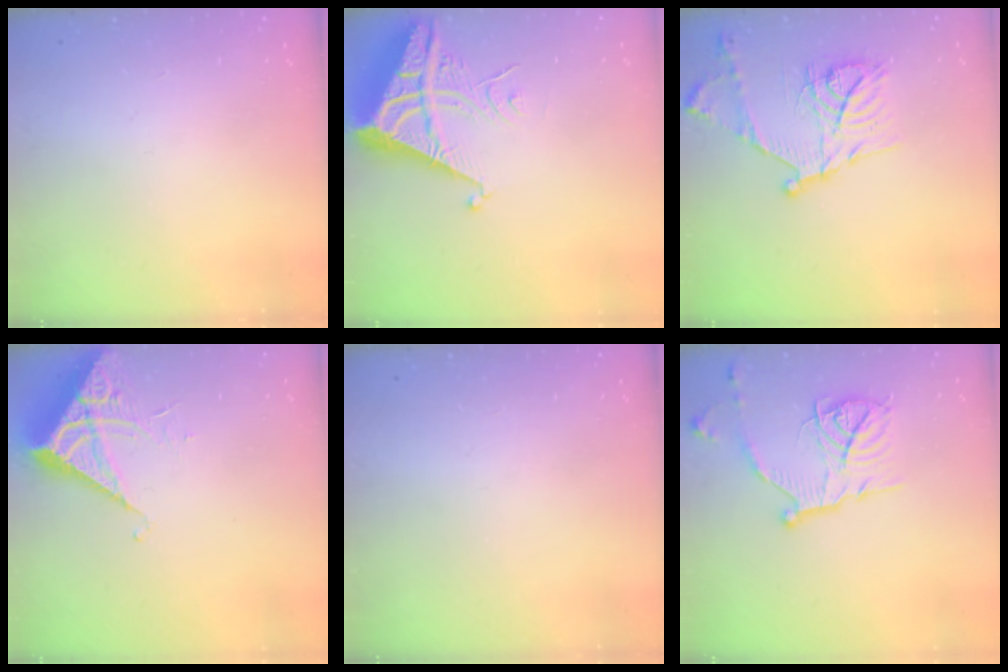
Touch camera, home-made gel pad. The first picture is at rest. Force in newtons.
{"total": 8.3, "press": 8.2, "slide": 1.0}
{"total": 17.5, "press": 17.5, "slide": 1.2}
{"total": 6.3, "press": 6.3, "slide": 0.2}
{"total": 0.0}
{"total": 14.6, "press": 14.5, "slide": 1.3}